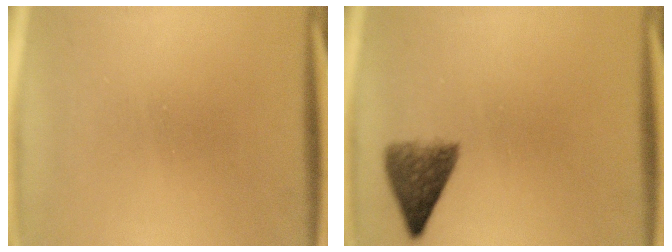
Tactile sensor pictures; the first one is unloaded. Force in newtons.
{"total": 5.2}